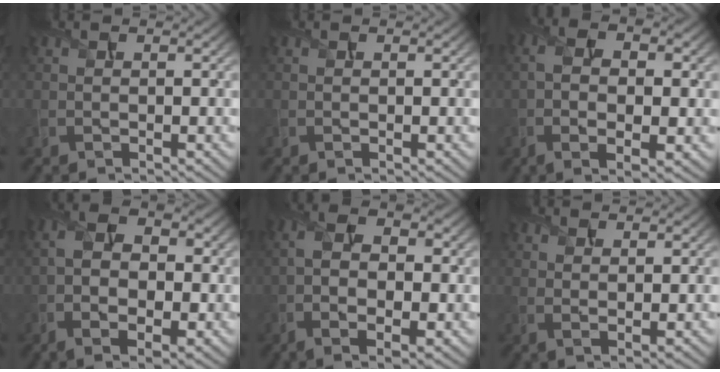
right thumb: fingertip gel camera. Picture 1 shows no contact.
{"total": 0.0}
{"total": 7.6, "force": [-0.7, 3.7, 6.6], "torque": [-0.133, -0.008, -0.004]}
{"total": 8.6, "force": [-0.9, 5.2, 6.9], "torque": [-0.141, -0.007, -0.009]}
{"total": 8.3, "force": [-0.7, 4.3, 7.1], "torque": [-0.144, -0.006, -0.007]}
{"total": 2.3, "force": [1.4, 0.5, 1.8], "torque": [-0.037, -0.006, 0.029]}